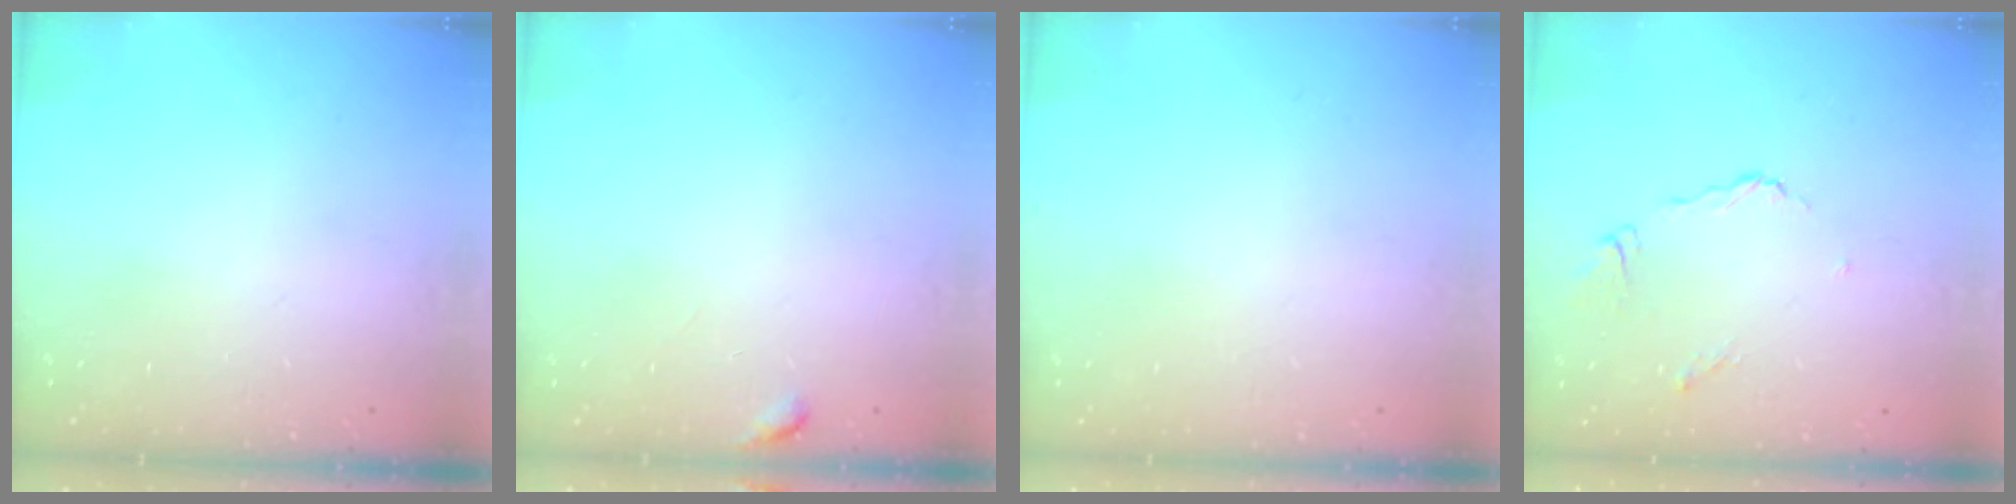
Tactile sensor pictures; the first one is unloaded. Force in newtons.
{"total": 2.6, "press": 2.5, "slide": 0.3}
{"total": 1.8, "press": 1.8, "slide": 0.1}
{"total": 5.4, "press": 5.4, "slide": 0.4}